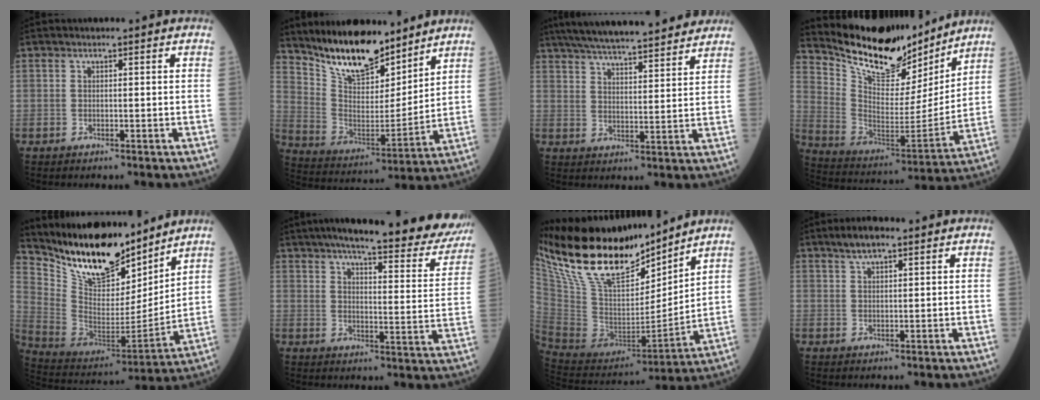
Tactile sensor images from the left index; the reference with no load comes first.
{"total": 14.7, "force": [12.4, 4.4, 6.6], "torque": [-0.120, -0.005, 0.232]}
{"total": 21.1, "force": [18.5, 2.8, 9.8], "torque": [-0.162, 0.036, 0.265]}
{"total": 18.3, "force": [16.6, 4.8, 6.1], "torque": [-0.125, -0.027, 0.279]}
{"total": 18.4, "force": [15.7, 5.3, 7.9], "torque": [-0.149, -0.009, 0.288]}
{"total": 27.3, "force": [23.2, 3.9, 13.8], "torque": [-0.191, -0.049, 0.278]}
{"total": 23.3, "force": [18.4, 6.5, 12.8], "torque": [-0.258, 0.012, 0.338]}
{"total": 3.6, "force": [2.6, 0.9, 2.3], "torque": [-0.050, 0.015, 0.050]}